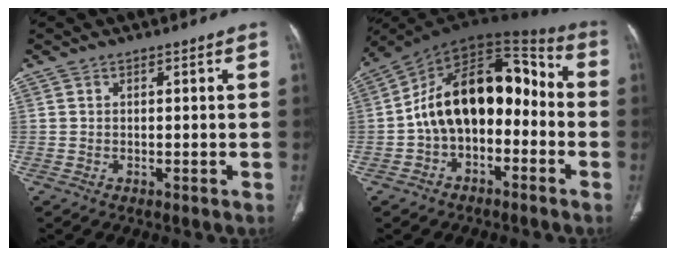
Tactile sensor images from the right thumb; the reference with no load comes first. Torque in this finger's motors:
{"motor_torque": [2.48, 2.53, 1.47, -1.30, 0.28]}